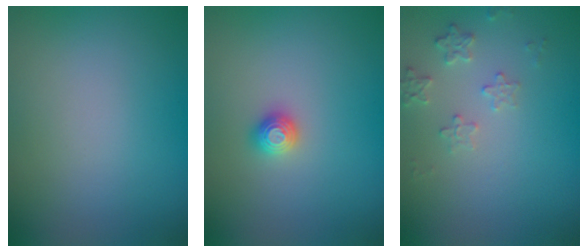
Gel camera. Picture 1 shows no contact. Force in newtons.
{"total": 1.2, "press": 1.2, "slide": 0.2}
{"total": 1.9, "press": 1.8, "slide": 0.2}